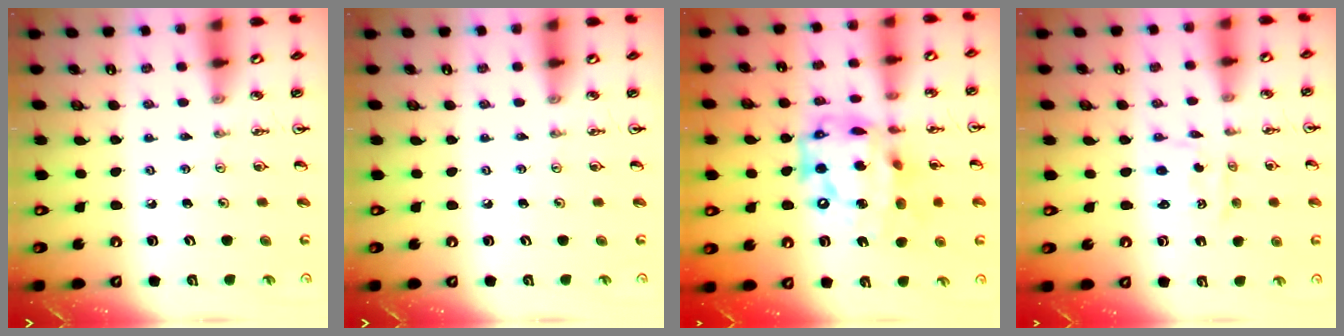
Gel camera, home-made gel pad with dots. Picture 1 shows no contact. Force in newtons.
{"total": 0.0}
{"total": 20.7, "press": 20.6, "slide": 1.8}
{"total": 1.0, "press": 0.9, "slide": 0.5}